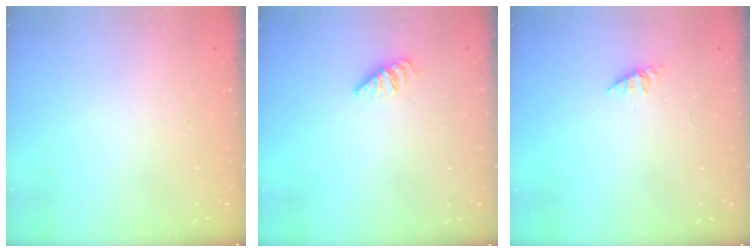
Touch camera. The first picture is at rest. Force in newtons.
{"total": 0.6, "press": 0.5, "slide": 0.2}
{"total": 1.6, "press": 1.6, "slide": 0.4}